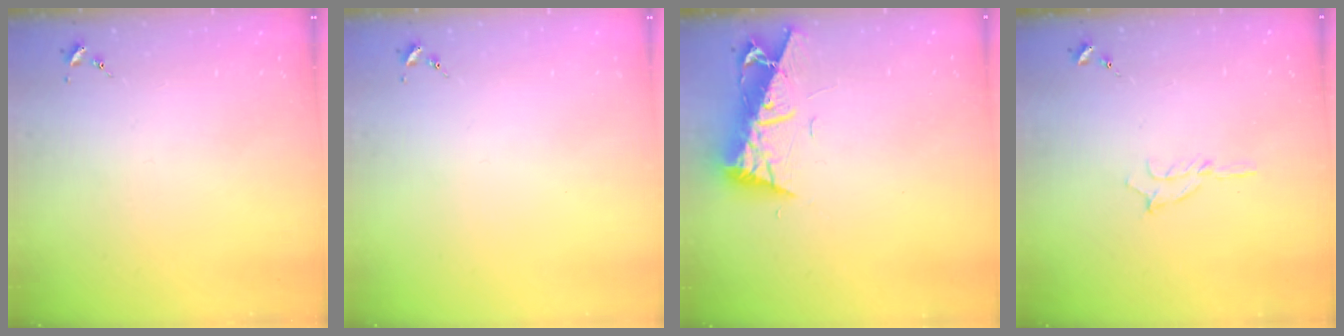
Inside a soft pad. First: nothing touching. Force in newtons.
{"total": 0.0}
{"total": 9.3, "press": 9.2, "slide": 1.1}
{"total": 5.0, "press": 5.0, "slide": 0.6}